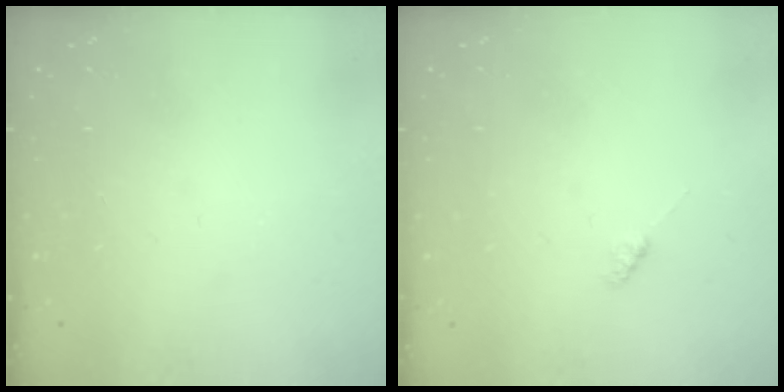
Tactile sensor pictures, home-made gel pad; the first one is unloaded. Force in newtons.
{"total": 1.9, "press": 1.9, "slide": 0.3}